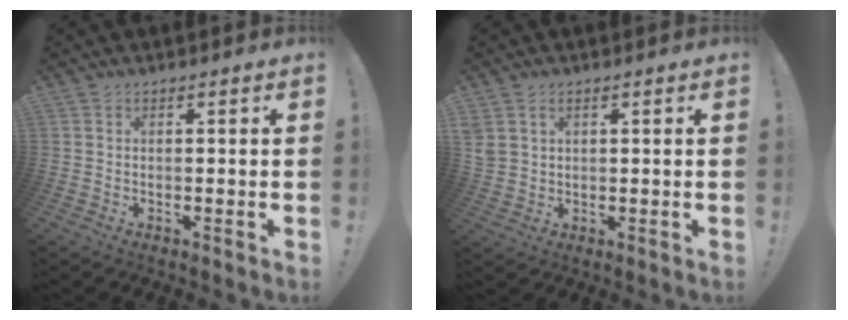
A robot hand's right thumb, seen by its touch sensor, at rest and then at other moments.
{"total": 3.6, "force": [1.7, 2.7, 1.6], "torque": [-0.041, -0.004, 0.034]}